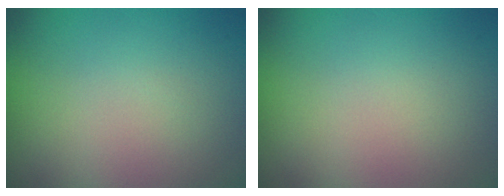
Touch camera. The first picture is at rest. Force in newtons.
{"total": 0.0}